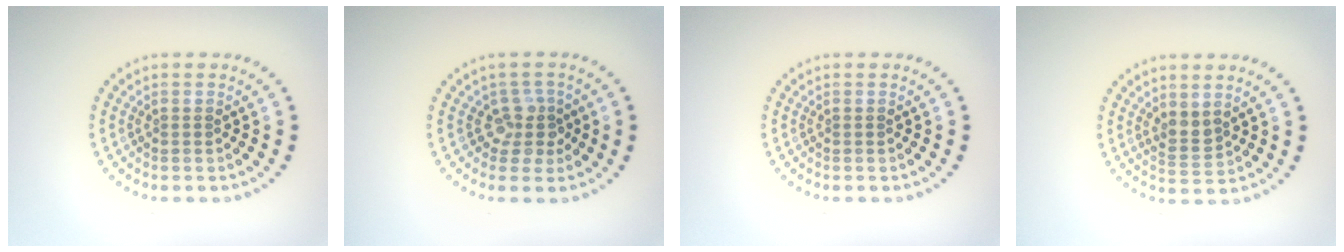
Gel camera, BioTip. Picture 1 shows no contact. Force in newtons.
{"total": 2.4, "press": 1.9, "slide": 1.5}
{"total": 0.0}
{"total": 1.8, "press": 1.5, "slide": 1.0}